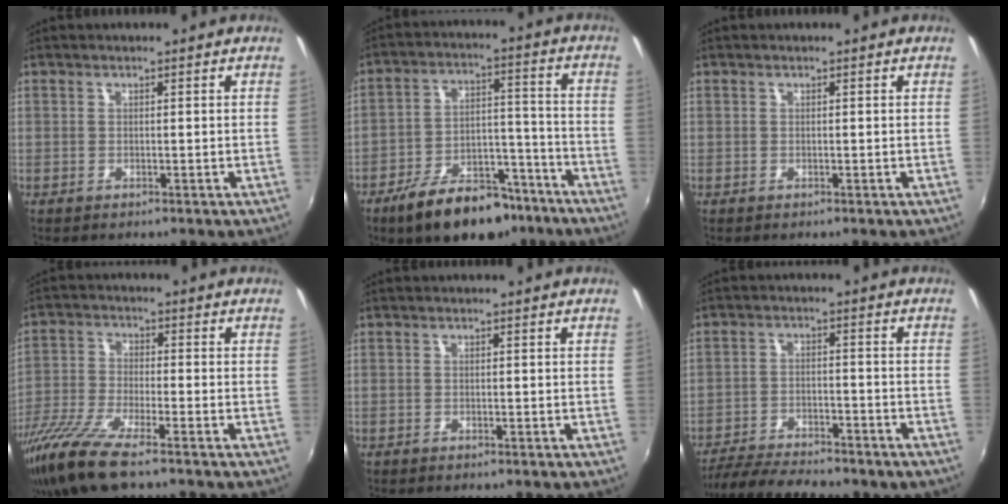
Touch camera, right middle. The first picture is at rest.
{"total": 16.0, "force": [-11.3, 7.9, 8.1], "torque": [-0.150, 0.016, -0.163]}
{"total": 0.0}
{"total": 12.8, "force": [-9.4, 1.9, 8.5], "torque": [-0.192, -0.040, -0.183]}
{"total": 0.5, "force": [-0.5, 0.2, 0.1], "torque": [-0.003, -0.003, -0.011]}
{"total": 14.9, "force": [-12.5, 4.1, 7.1], "torque": [-0.151, -0.029, -0.190]}